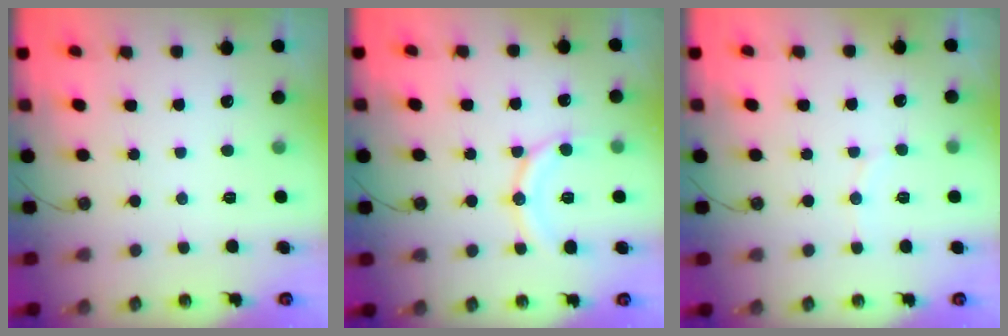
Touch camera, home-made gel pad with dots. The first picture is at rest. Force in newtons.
{"total": 12.3, "press": 12.2, "slide": 1.2}
{"total": 2.9, "press": 2.9, "slide": 0.3}